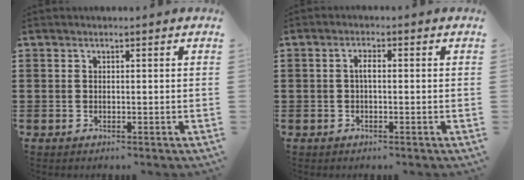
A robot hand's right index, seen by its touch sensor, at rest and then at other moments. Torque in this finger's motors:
{"motor_torque": [1.17, 0.96, 0.19, 0.05]}